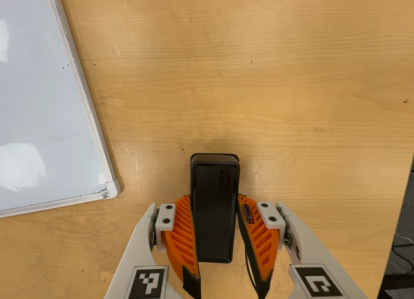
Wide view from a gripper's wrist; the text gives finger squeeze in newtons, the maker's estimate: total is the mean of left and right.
{"total": 4.6, "left": 2.9, "right": 6.3}